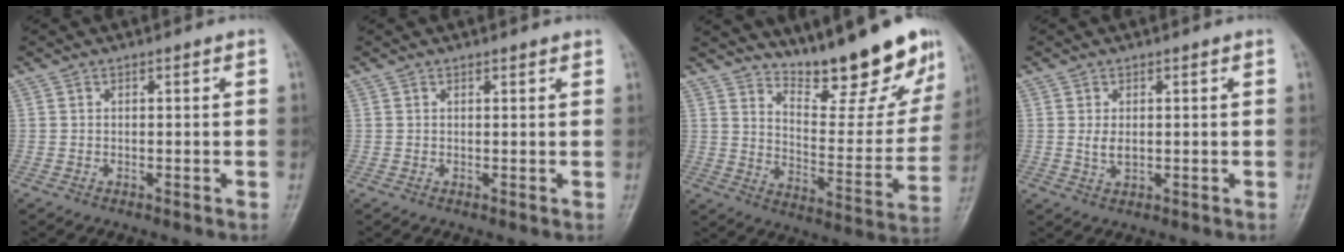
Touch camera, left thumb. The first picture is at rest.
{"total": 1.0, "force": [0.9, 0.3, 0.4], "torque": [-0.002, -0.003, 0.010]}
{"total": 19.9, "force": [16.1, 5.0, 10.5], "torque": [-0.109, -0.115, 0.236]}
{"total": 2.4, "force": [0.4, 1.5, 1.9], "torque": [-0.032, -0.006, 0.011]}